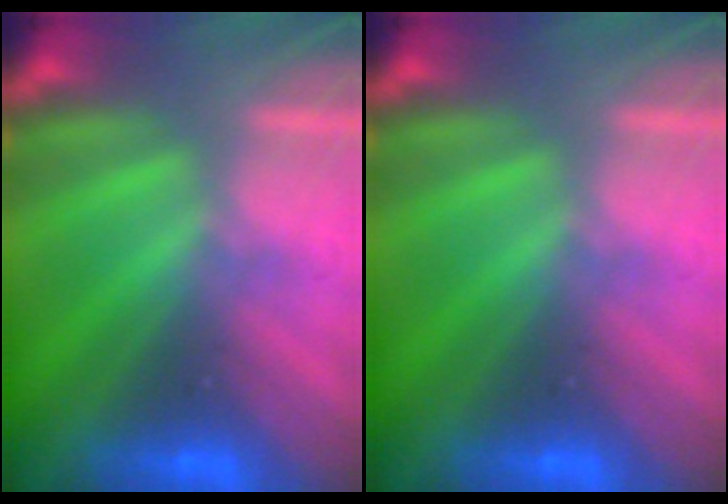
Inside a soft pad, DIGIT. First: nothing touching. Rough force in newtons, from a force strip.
{"total": 0.0}